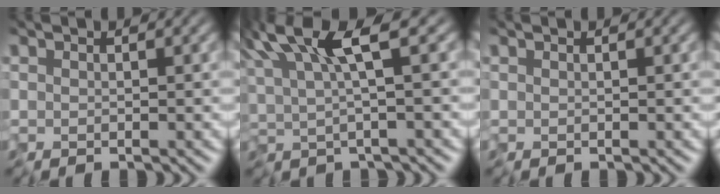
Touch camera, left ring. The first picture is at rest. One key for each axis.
{"total": 7.7, "fx": 3.0, "fy": 2.2, "fz": 6.8, "tx": -0.147, "ty": 0.010, "tz": 0.058}
{"total": 0.0}